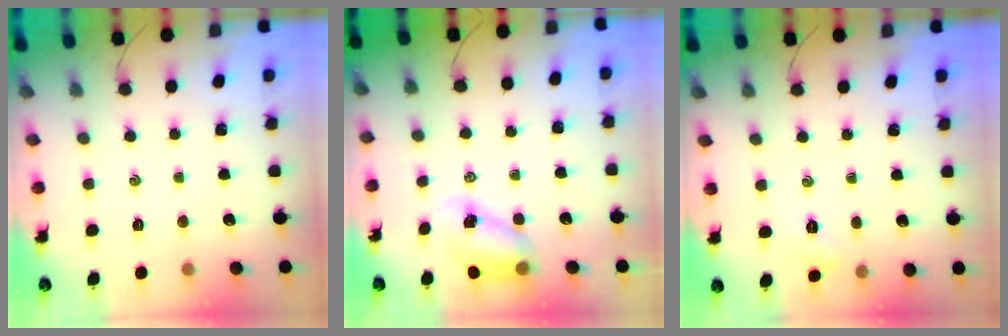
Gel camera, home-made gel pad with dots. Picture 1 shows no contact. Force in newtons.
{"total": 6.8, "press": 6.7, "slide": 1.1}
{"total": 2.1, "press": 2.1, "slide": 0.6}